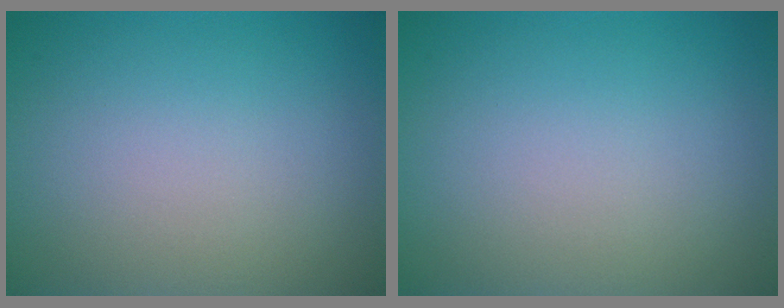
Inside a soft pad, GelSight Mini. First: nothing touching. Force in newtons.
{"total": 0.0}